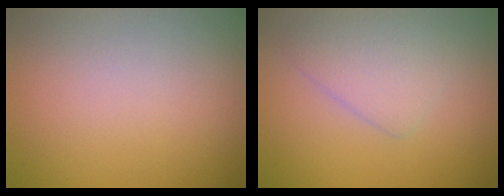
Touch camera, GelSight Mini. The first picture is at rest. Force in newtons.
{"total": 2.9, "press": 2.9, "slide": 0.0}